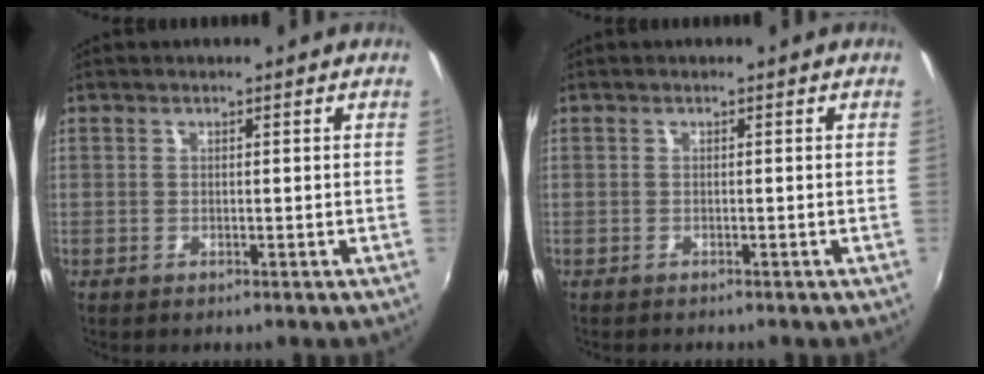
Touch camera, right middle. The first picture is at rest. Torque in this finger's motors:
{"motor_torque": [0.12, -0.22, 0.03, 0.03]}